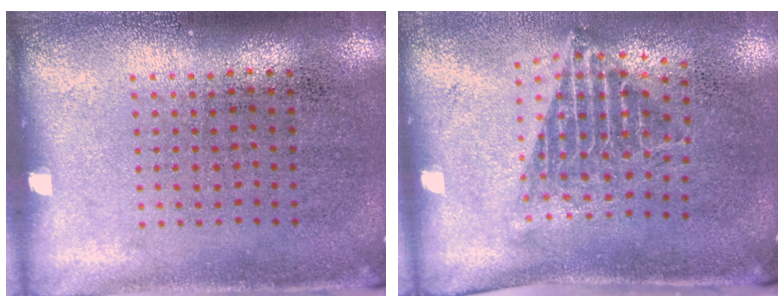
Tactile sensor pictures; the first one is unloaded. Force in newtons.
{"total": 1.4, "press": 1.1, "slide": 0.9}